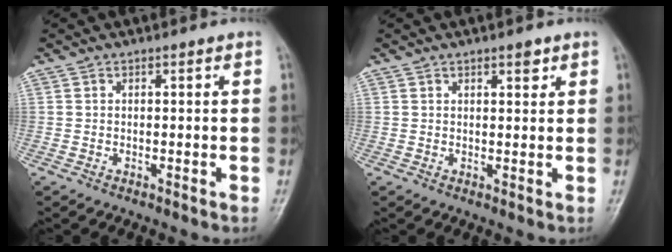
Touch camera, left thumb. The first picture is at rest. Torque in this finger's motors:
{"motor_torque": [-0.13, -0.14, -0.09, -0.10, -0.02]}